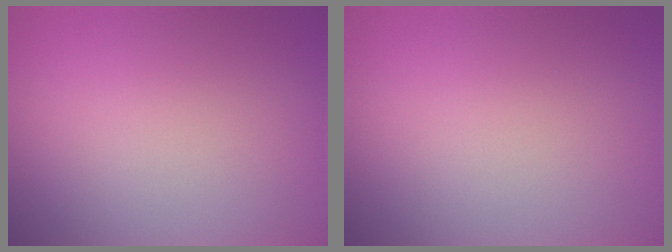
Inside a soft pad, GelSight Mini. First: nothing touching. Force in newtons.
{"total": 0.0}